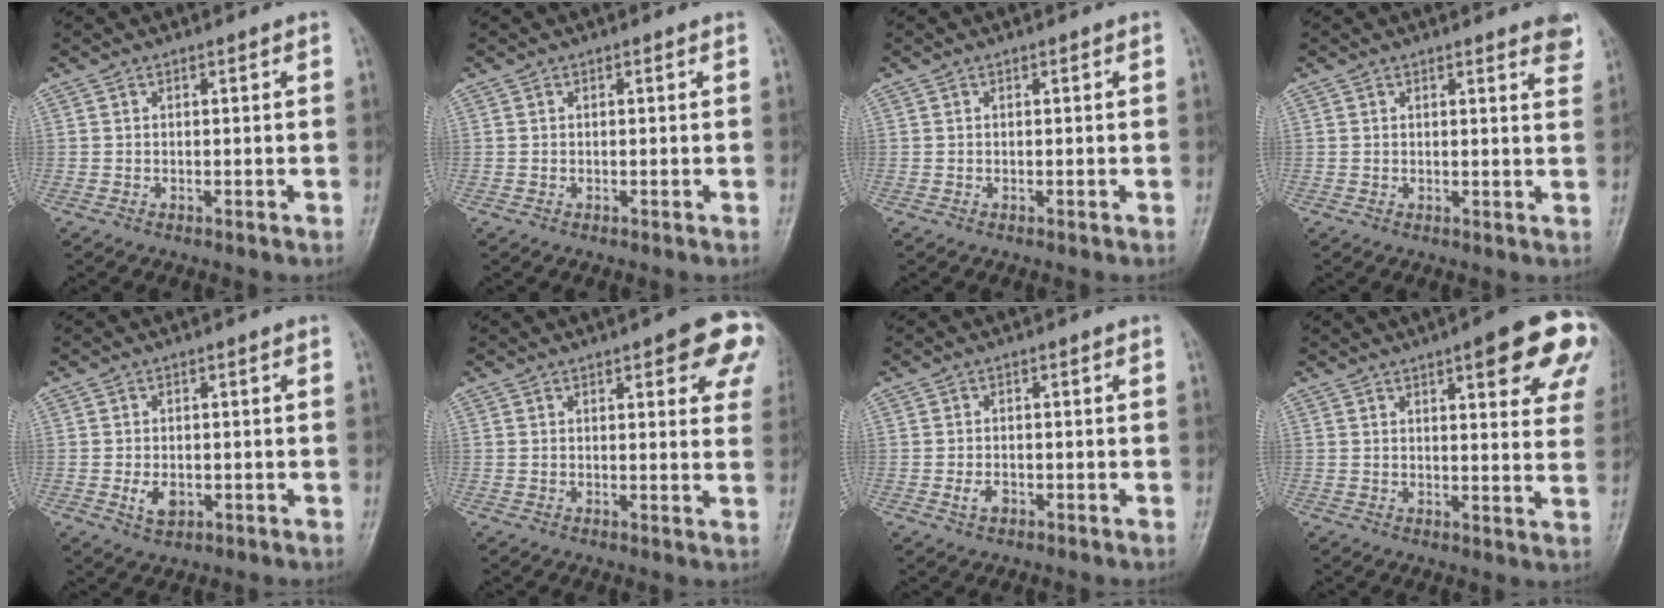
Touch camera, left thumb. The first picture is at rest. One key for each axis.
{"total": 0.0}
{"total": 0.0}
{"total": 4.7, "fx": 3.5, "fy": 0.9, "fz": 3.0, "tx": -0.024, "ty": -0.013, "tz": 0.030}
{"total": 3.4, "fx": -0.9, "fy": 2.2, "fz": 2.3, "tx": -0.040, "ty": 0.003, "tz": -0.010}
{"total": 11.2, "fx": 5.3, "fy": 3.8, "fz": 9.2, "tx": -0.069, "ty": -0.014, "tz": 0.054}
{"total": 1.9, "fx": -0.9, "fy": 1.2, "fz": 1.2, "tx": -0.026, "ty": 0.008, "tz": -0.016}
{"total": 16.5, "fx": 8.2, "fy": 4.6, "fz": 13.6, "tx": -0.139, "ty": -0.024, "tz": 0.093}